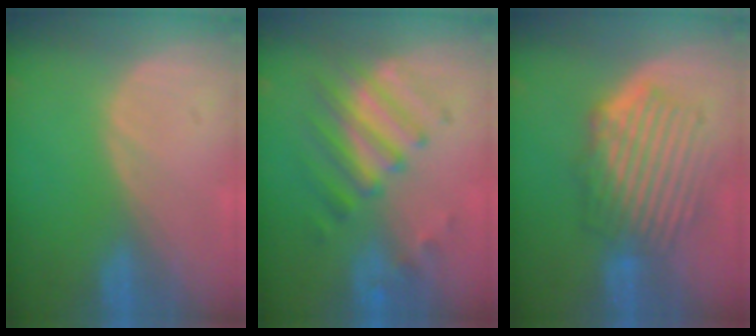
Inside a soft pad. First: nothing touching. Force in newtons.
{"total": 7.8, "press": 7.3, "slide": 2.6}
{"total": 9.1, "press": 8.2, "slide": 4.0}